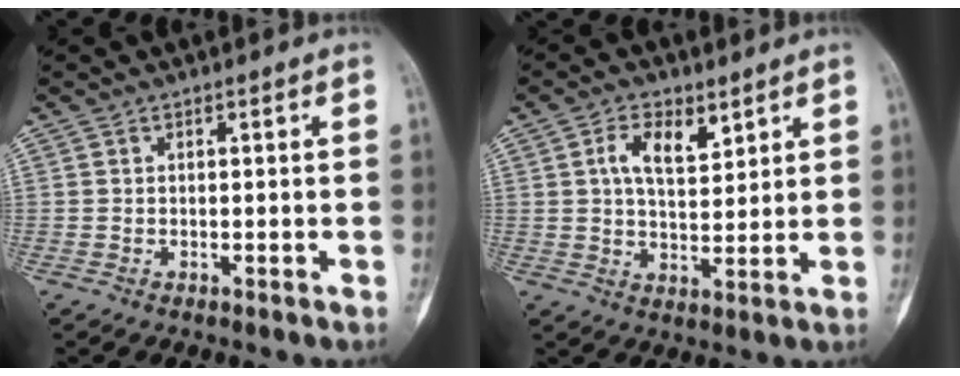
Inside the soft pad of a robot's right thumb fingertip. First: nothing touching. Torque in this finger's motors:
{"motor_torque": [0.02, 0.10, 0.78, 0.40, -0.03]}